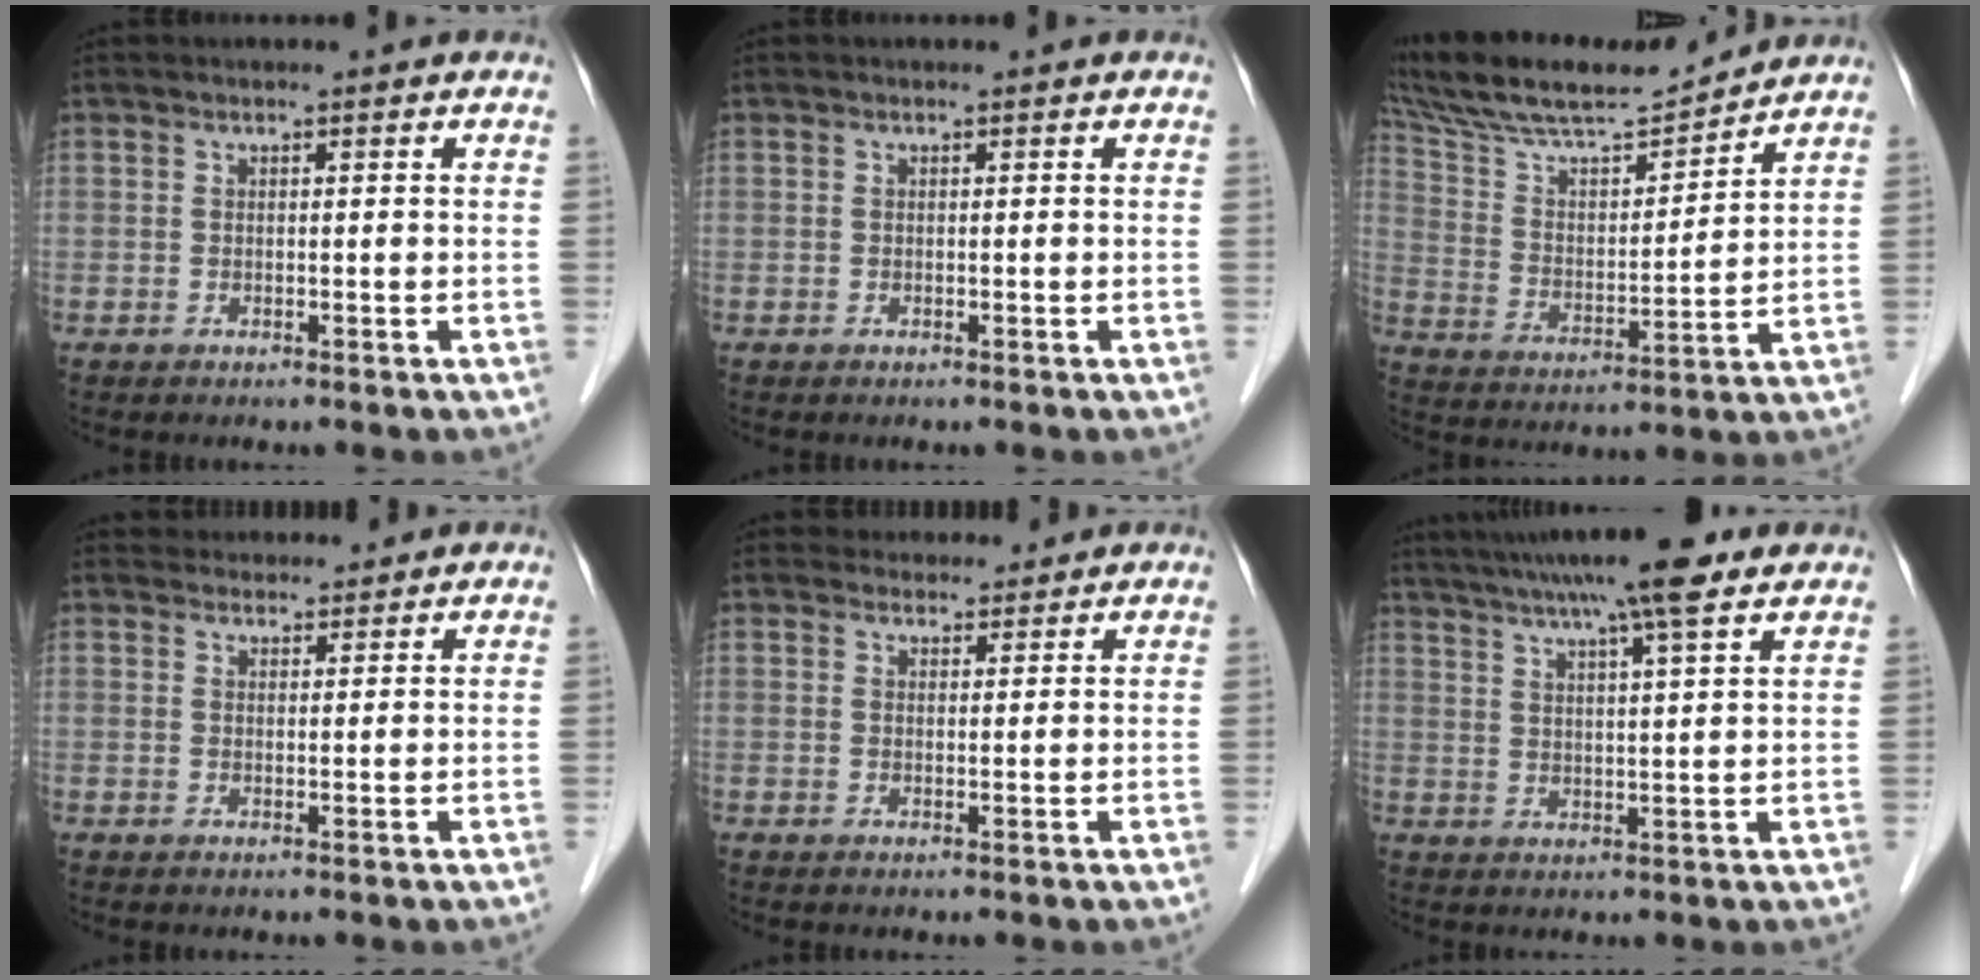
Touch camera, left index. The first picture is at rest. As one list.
[{"total": 0.0}, {"total": 15.2, "force": [13.4, 2.3, 6.6], "torque": [-0.134, 0.011, 0.245]}, {"total": 3.5, "force": [3.4, 1.1, -0.1], "torque": [0.002, 0.017, 0.047]}, {"total": 3.5, "force": [3.2, 1.3, -0.1], "torque": [0.005, 0.006, 0.041]}, {"total": 14.5, "force": [11.5, 0.3, 8.7], "torque": [-0.148, 0.028, 0.167]}]